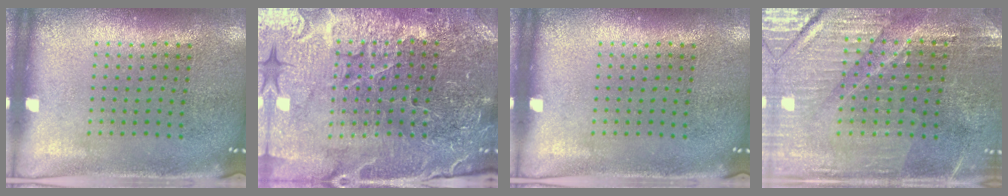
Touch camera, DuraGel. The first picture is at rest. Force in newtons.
{"total": 4.3, "press": 4.2, "slide": 1.0}
{"total": 0.0}
{"total": 3.2, "press": 3.1, "slide": 0.4}